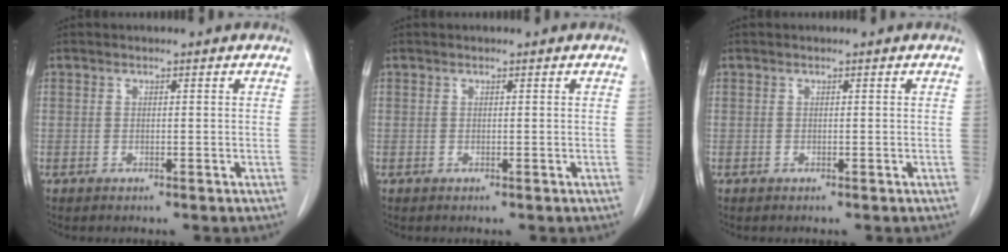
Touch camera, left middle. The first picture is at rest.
{"total": 0.0}
{"total": 0.0}